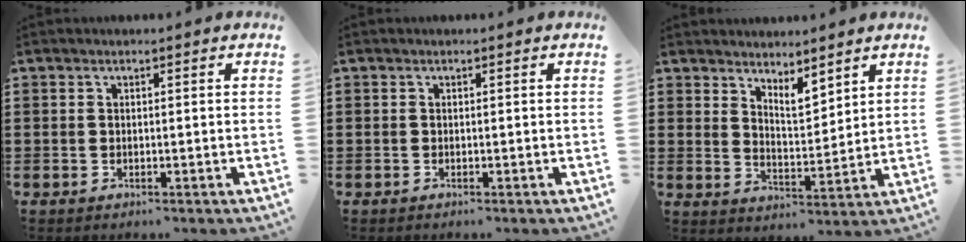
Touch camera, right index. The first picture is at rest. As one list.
[{"total": 0.0}, {"total": 4.6, "force": [4.3, 1.1, 1.2], "torque": [-0.019, -0.017, 0.077]}]